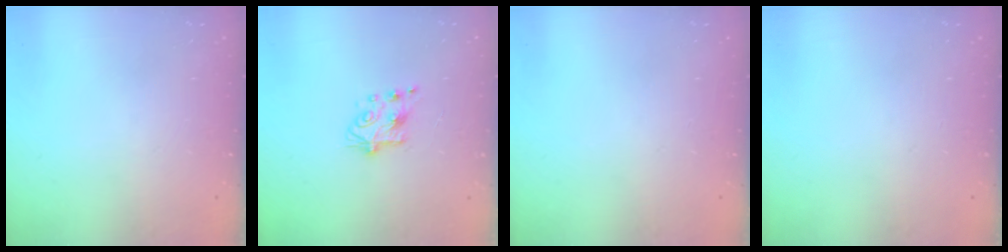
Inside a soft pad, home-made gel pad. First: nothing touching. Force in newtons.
{"total": 6.4, "press": 6.4, "slide": 0.5}
{"total": 0.0}
{"total": 0.0}